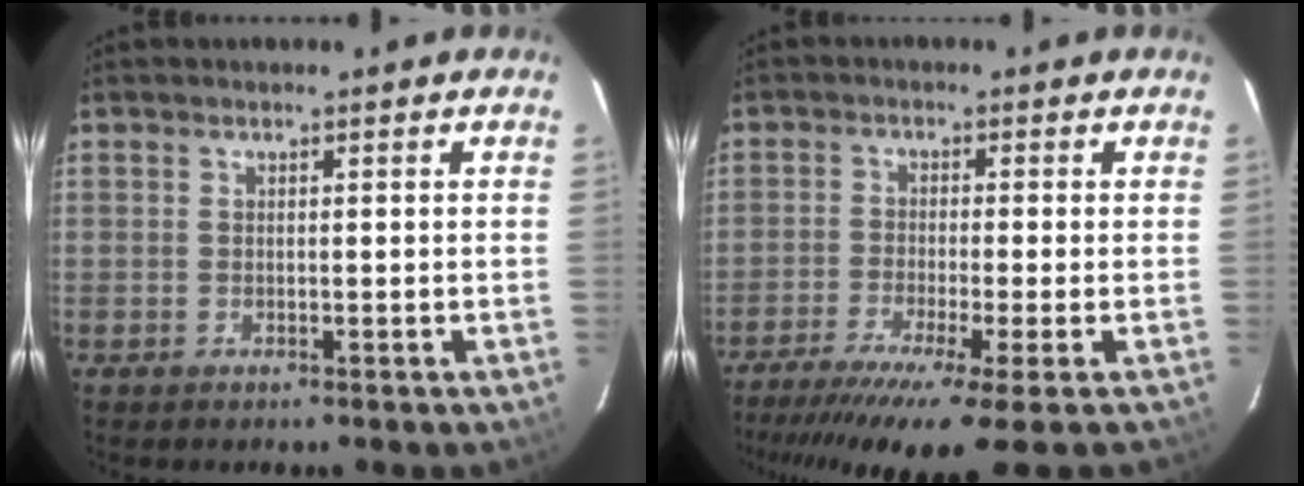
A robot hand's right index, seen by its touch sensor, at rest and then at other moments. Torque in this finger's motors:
{"motor_torque": [1.90, -0.24, 1.01, 0.21]}